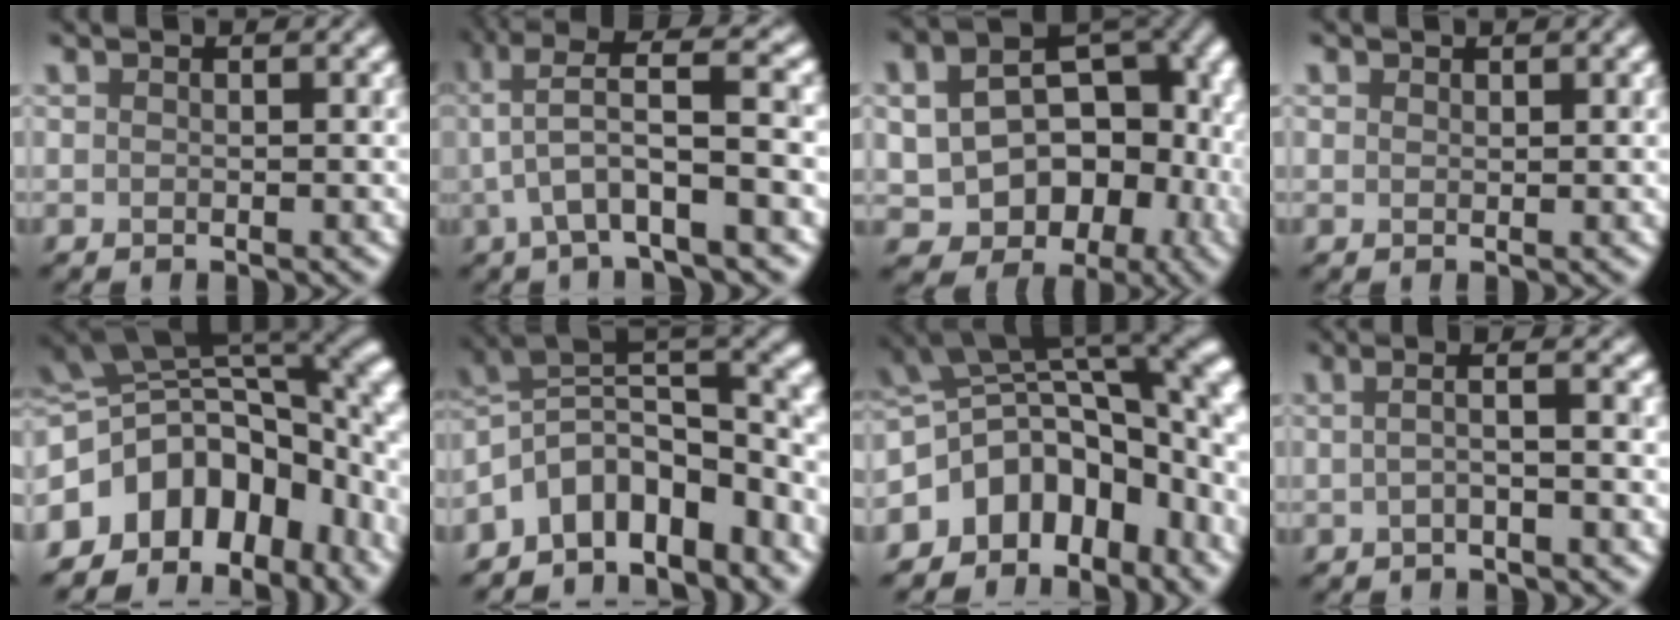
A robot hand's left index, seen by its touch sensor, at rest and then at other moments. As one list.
[{"total": 6.2, "force": [-1.0, 0.1, 6.1], "torque": [-0.133, 0.007, 0.017]}, {"total": 10.5, "force": [-2.7, 7.5, 6.8], "torque": [-0.118, -0.045, 0.015]}, {"total": 1.2, "force": [0.2, -0.8, -0.8], "torque": [0.006, -0.013, 0.021]}, {"total": 11.9, "force": [-5.9, 8.2, 6.4], "torque": [-0.125, -0.018, -0.062]}, {"total": 9.7, "force": [-6.6, 4.0, 5.8], "torque": [-0.097, 0.001, -0.082]}, {"total": 9.7, "force": [-6.1, 6.1, 4.5], "torque": [-0.079, -0.012, -0.074]}, {"total": 1.8, "force": [-1.4, -0.8, 0.9], "torque": [-0.032, -0.010, 0.009]}]